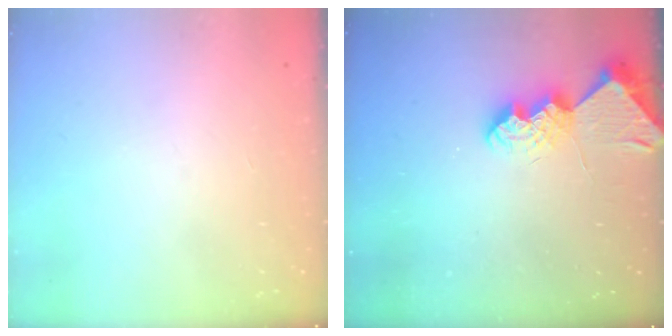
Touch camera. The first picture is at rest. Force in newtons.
{"total": 8.6, "press": 8.6, "slide": 0.7}